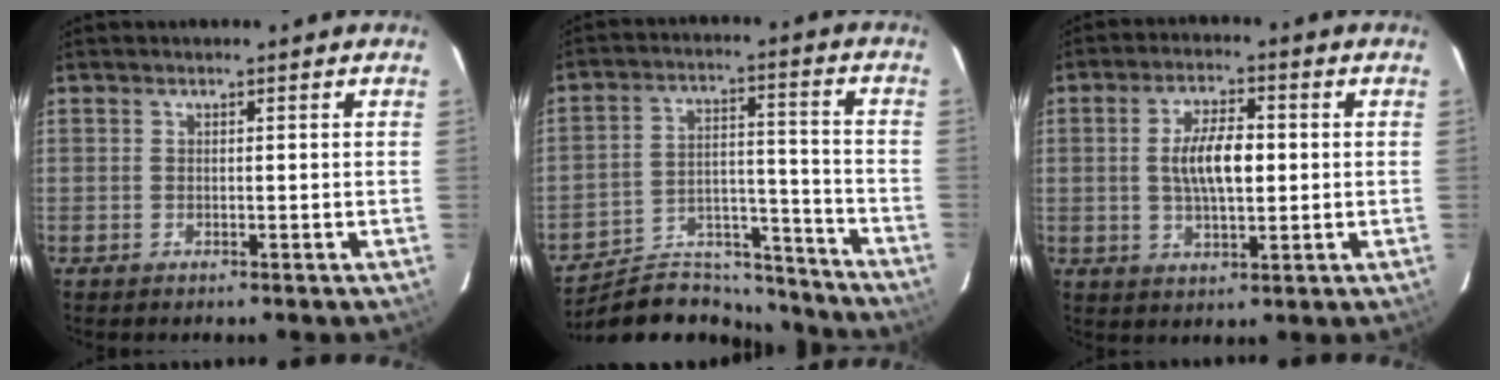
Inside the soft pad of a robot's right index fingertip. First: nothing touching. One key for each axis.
{"total": 18.6, "fx": -17.3, "fy": 5.8, "fz": 3.7, "tx": -0.073, "ty": 0.039, "tz": -0.254}
{"total": 8.3, "fx": 0.4, "fy": 3.4, "fz": 7.6, "tx": -0.141, "ty": 0.007, "tz": 0.010}